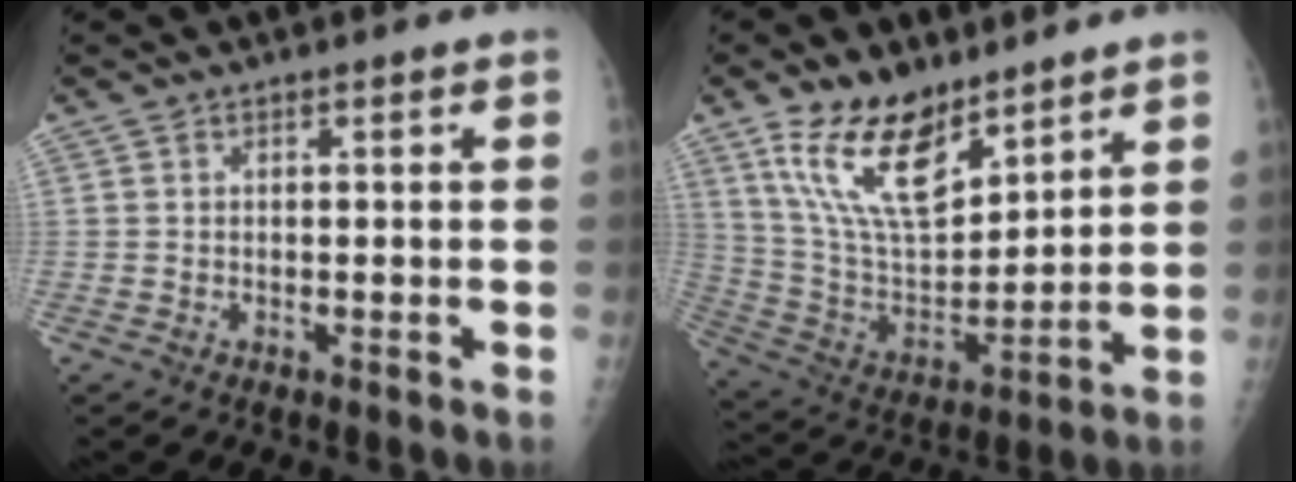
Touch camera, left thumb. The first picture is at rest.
{"total": 16.9, "force": [11.0, 7.8, 10.1], "torque": [-0.146, -0.061, 0.223]}